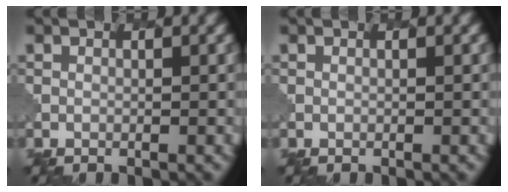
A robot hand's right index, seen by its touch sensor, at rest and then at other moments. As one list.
[{"total": 0.0}]